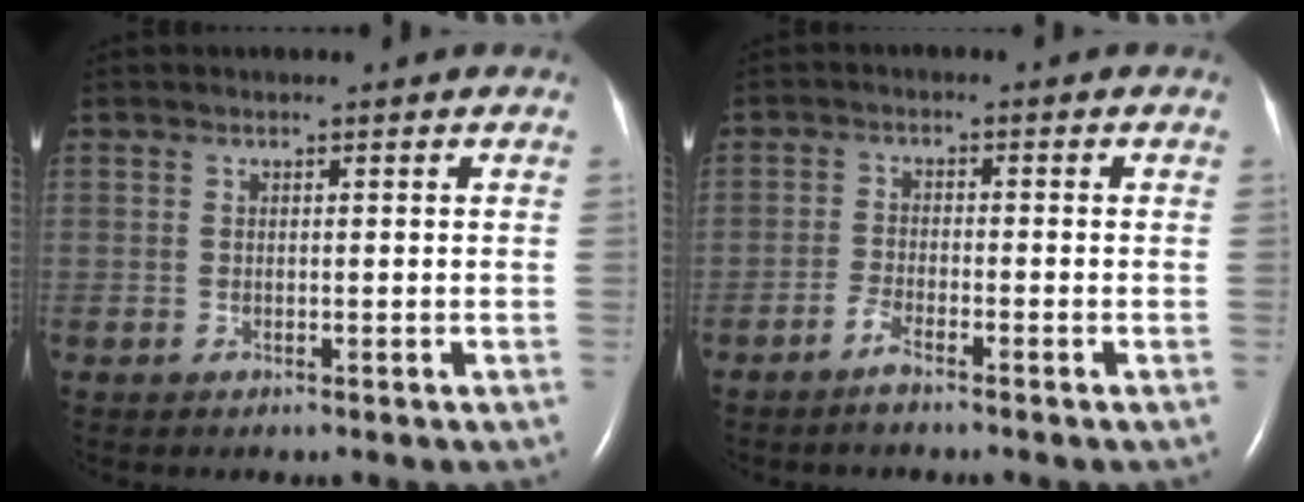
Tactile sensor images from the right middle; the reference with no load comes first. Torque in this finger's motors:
{"motor_torque": [0.21, -0.23, 0.08, 0.03]}